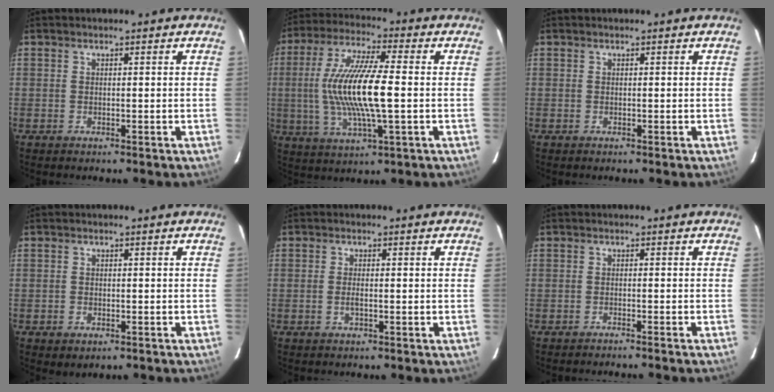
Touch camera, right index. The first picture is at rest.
{"total": 15.8, "force": [-0.5, 2.8, 15.5], "torque": [-0.304, -0.001, -0.010]}
{"total": 0.0}
{"total": 2.0, "force": [-1.0, 1.3, 1.1], "torque": [-0.022, -0.006, -0.014]}
{"total": 1.4, "force": [-0.4, 0.5, 1.2], "torque": [-0.027, 0.000, -0.009]}
{"total": 1.9, "force": [-1.7, -0.6, 0.6], "torque": [-0.017, -0.001, -0.024]}